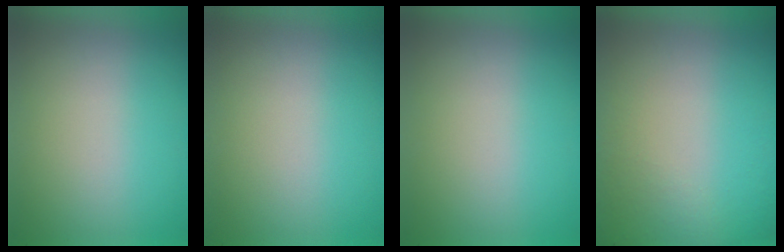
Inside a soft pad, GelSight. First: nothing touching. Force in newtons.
{"total": 0.0}
{"total": 0.0}
{"total": 5.9}